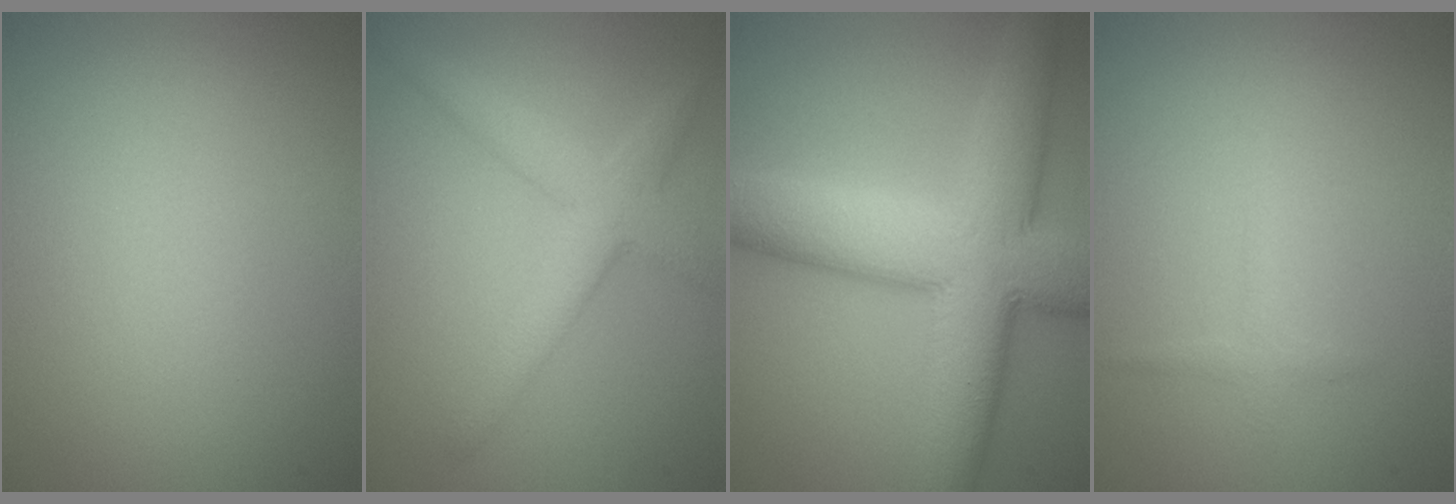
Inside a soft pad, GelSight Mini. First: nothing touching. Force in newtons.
{"total": 3.9, "press": 3.9, "slide": 0.2}
{"total": 11.3, "press": 11.3, "slide": 0.1}
{"total": 1.0, "press": 1.0, "slide": 0.1}